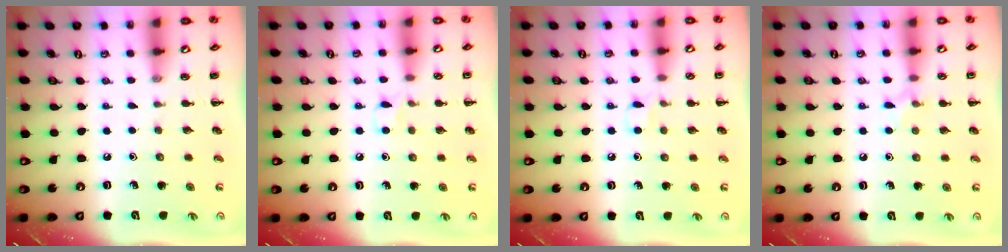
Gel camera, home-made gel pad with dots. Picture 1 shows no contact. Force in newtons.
{"total": 4.1, "press": 4.0, "slide": 1.0}
{"total": 4.1, "press": 4.0, "slide": 1.0}
{"total": 5.8, "press": 5.5, "slide": 2.0}